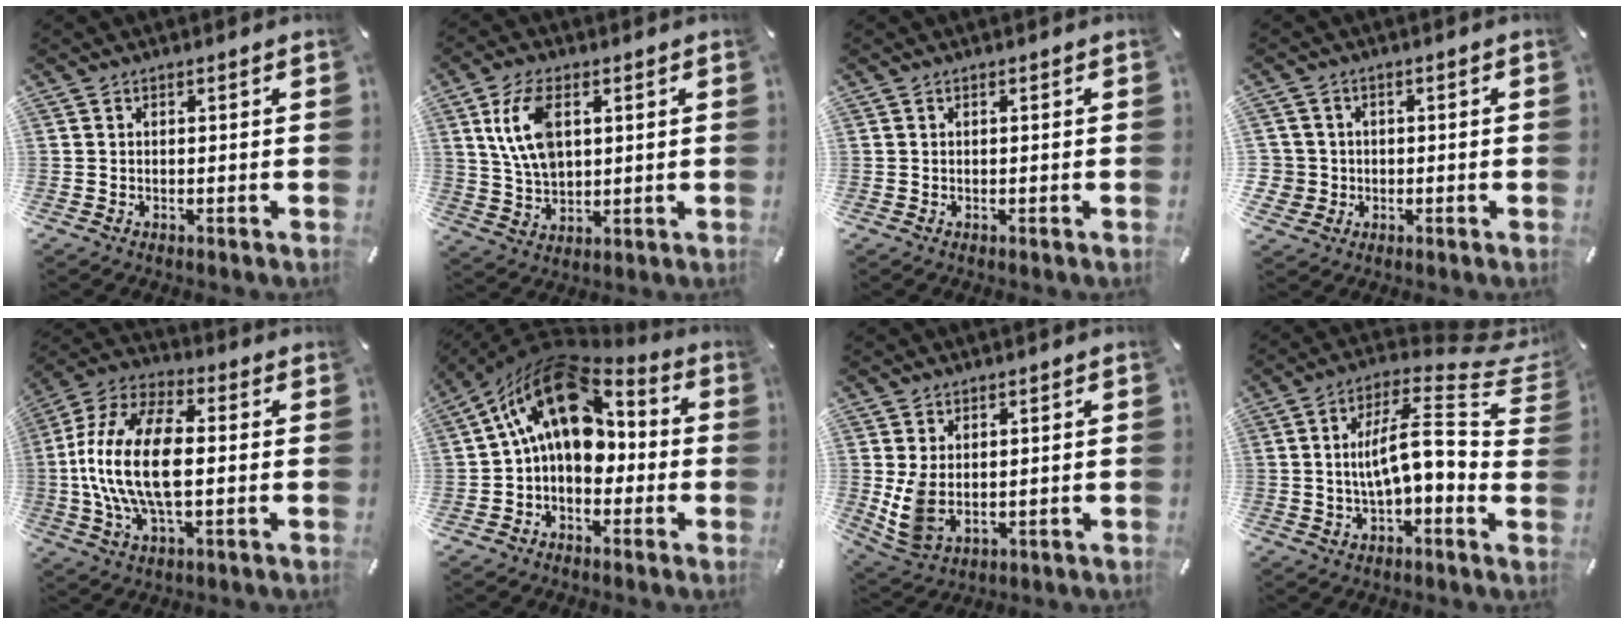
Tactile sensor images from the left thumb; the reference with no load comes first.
{"total": 9.8, "force": [3.3, 6.0, 7.1], "torque": [-0.174, 0.001, 0.058]}
{"total": 0.0}
{"total": 4.6, "force": [-0.4, 4.6, 0.4], "torque": [-0.027, 0.008, -0.007]}
{"total": 17.6, "force": [-0.7, 8.4, 15.5], "torque": [-0.333, -0.008, -0.014]}
{"total": 18.0, "force": [4.3, 12.0, 12.7], "torque": [-0.224, -0.015, 0.069]}
{"total": 6.7, "force": [1.2, 4.6, 4.7], "torque": [-0.112, -0.014, 0.021]}
{"total": 12.2, "force": [1.2, 4.6, 11.3], "torque": [-0.183, -0.014, 0.015]}